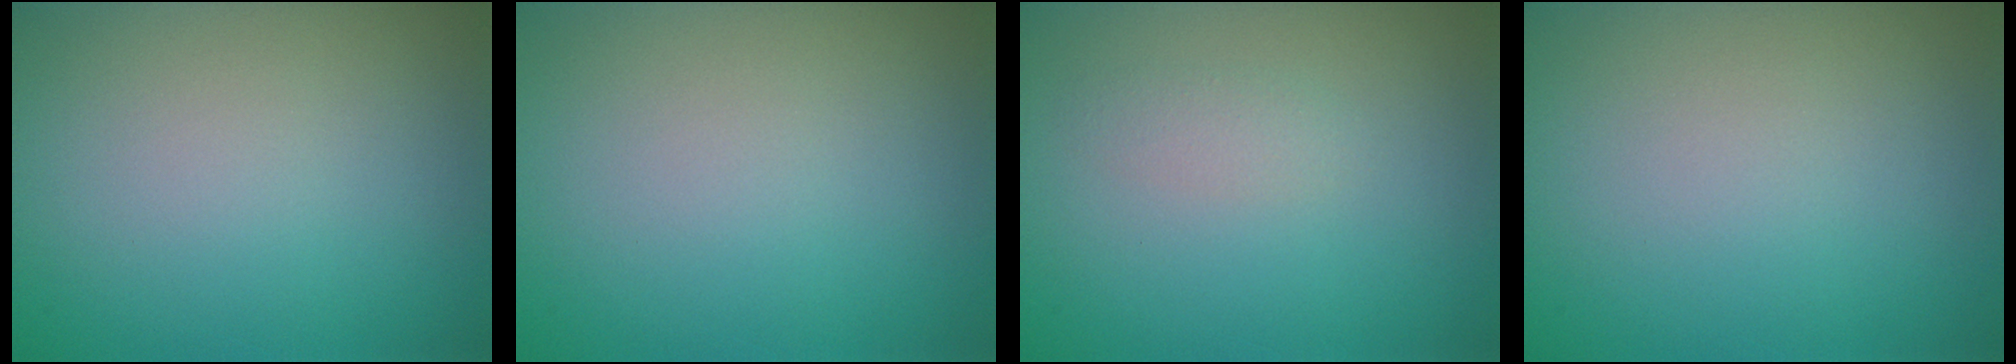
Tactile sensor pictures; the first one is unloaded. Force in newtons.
{"total": 0.0}
{"total": 1.0, "press": 1.0, "slide": 0.0}
{"total": 0.0}